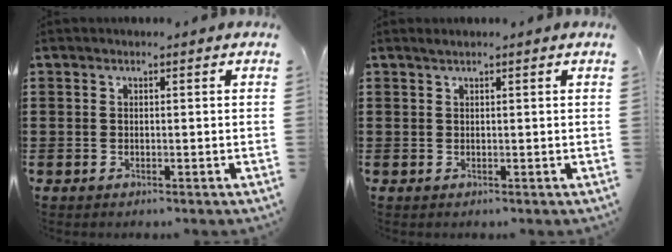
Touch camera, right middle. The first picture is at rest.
{"total": 0.6, "force": [0.5, -0.1, 0.4], "torque": [-0.008, -0.001, 0.009]}